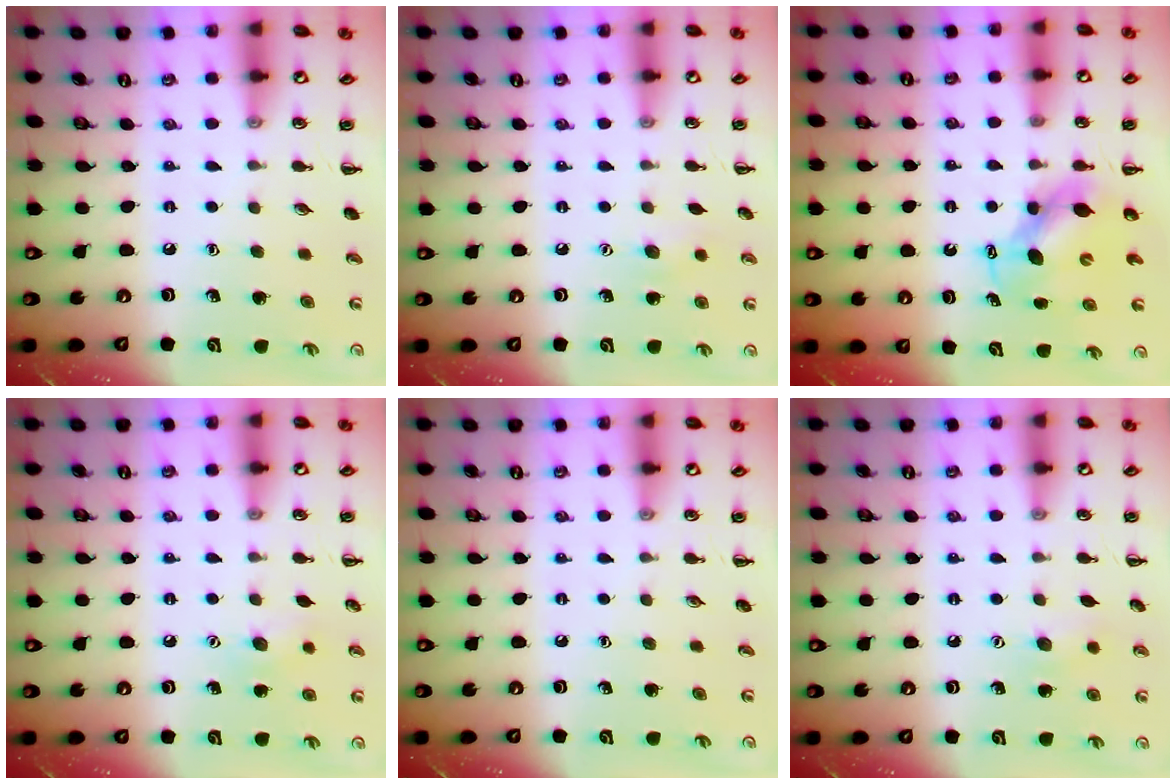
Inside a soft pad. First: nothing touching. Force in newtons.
{"total": 6.3, "press": 6.2, "slide": 1.2}
{"total": 6.4, "press": 6.4, "slide": 0.8}
{"total": 7.9, "press": 7.6, "slide": 1.9}
{"total": 0.0}
{"total": 6.8, "press": 6.7, "slide": 1.4}